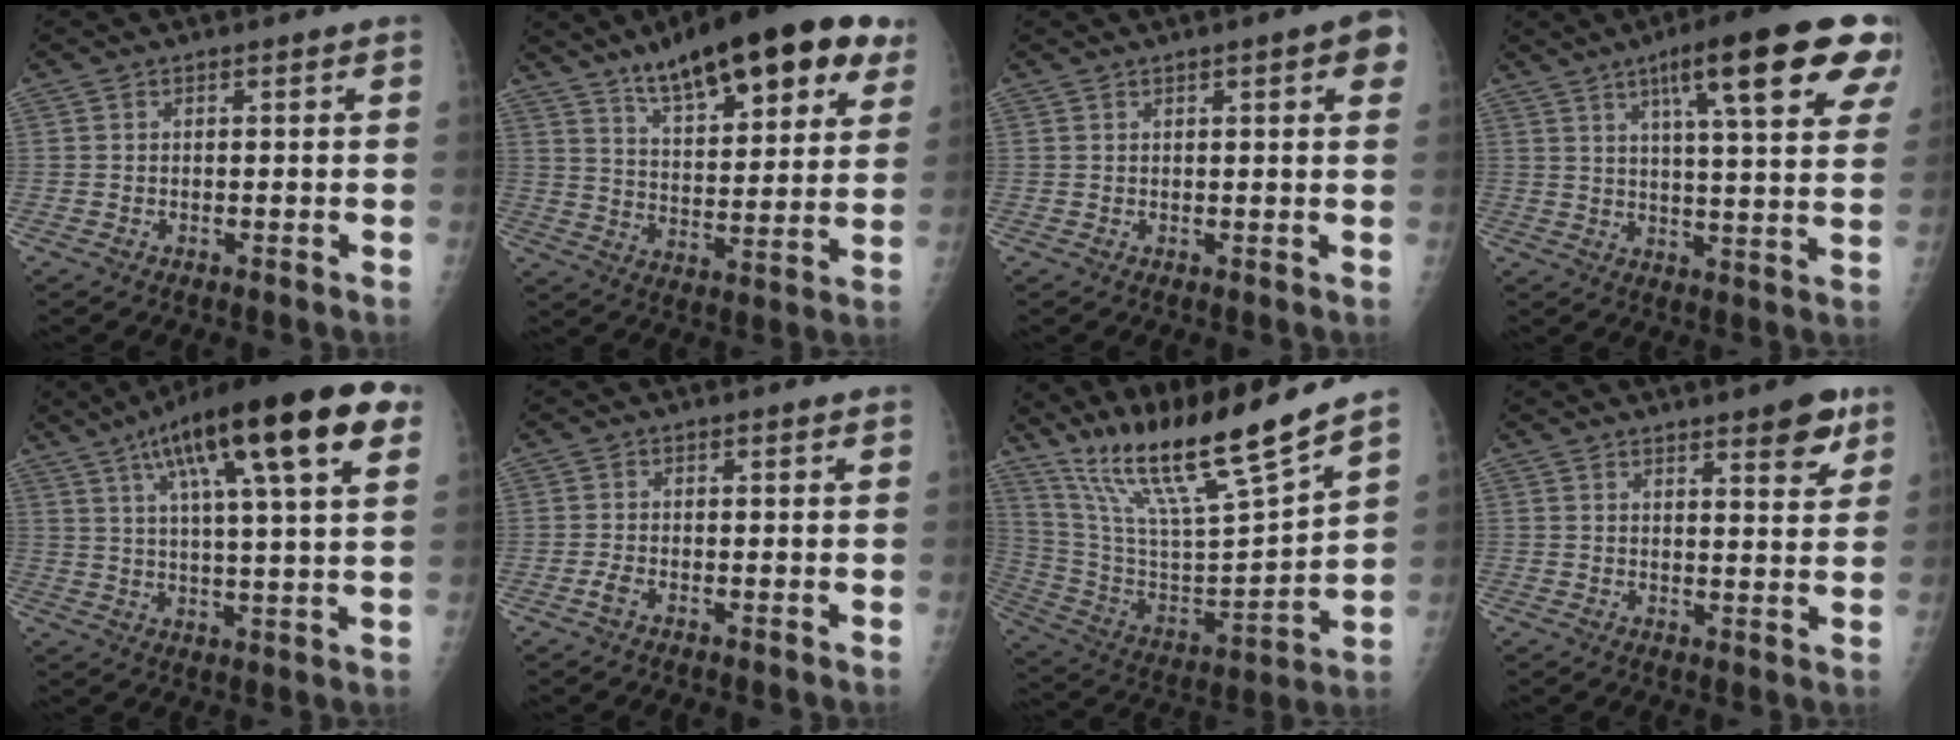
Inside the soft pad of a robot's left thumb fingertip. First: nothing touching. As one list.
[{"total": 23.5, "force": [14.0, 7.6, 17.2], "torque": [-0.220, -0.035, 0.212]}, {"total": 5.3, "force": [2.2, 1.2, 4.6], "torque": [-0.047, -0.001, 0.023]}, {"total": 20.9, "force": [10.9, 3.9, 17.3], "torque": [-0.228, -0.018, 0.150]}, {"total": 23.0, "force": [10.9, 5.0, 19.7], "torque": [-0.298, 0.004, 0.164]}, {"total": 1.4, "force": [-0.8, 0.5, 1.1], "torque": [-0.028, 0.003, -0.018]}, {"total": 21.3, "force": [17.0, 0.8, 12.8], "torque": [-0.207, -0.081, 0.319]}, {"total": 6.8, "force": [4.3, 1.9, 5.0], "torque": [-0.052, -0.023, 0.054]}]